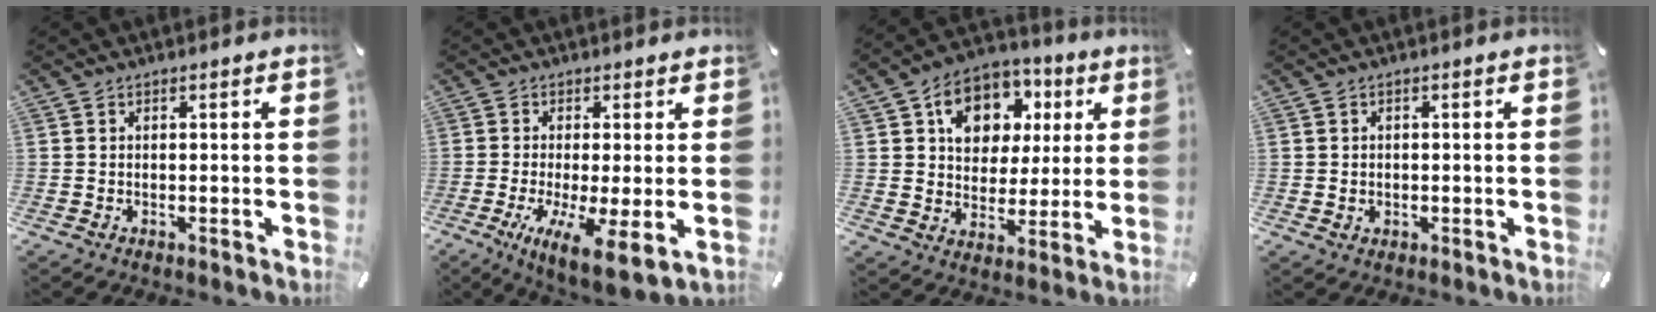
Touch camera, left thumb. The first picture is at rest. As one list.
[{"total": 8.7, "force": [-1.6, 1.6, 8.4], "torque": [-0.157, -0.022, -0.023]}, {"total": 12.1, "force": [4.2, 9.9, 5.4], "torque": [-0.093, -0.012, 0.080]}, {"total": 1.4, "force": [0.1, 1.4, 0.3], "torque": [-0.008, 0.007, -0.001]}]